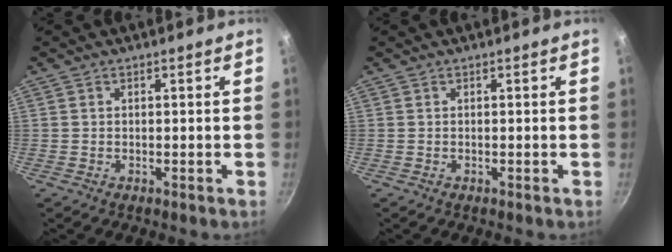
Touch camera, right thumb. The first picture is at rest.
{"total": 0.0}